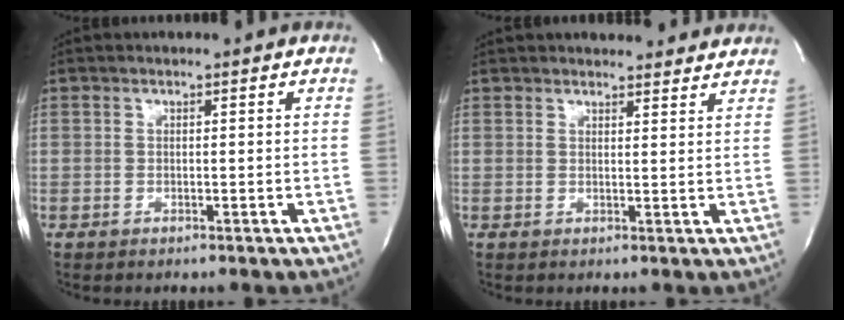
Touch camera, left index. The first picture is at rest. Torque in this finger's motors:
{"motor_torque": [0.16, -0.25, 0.45, 0.10]}